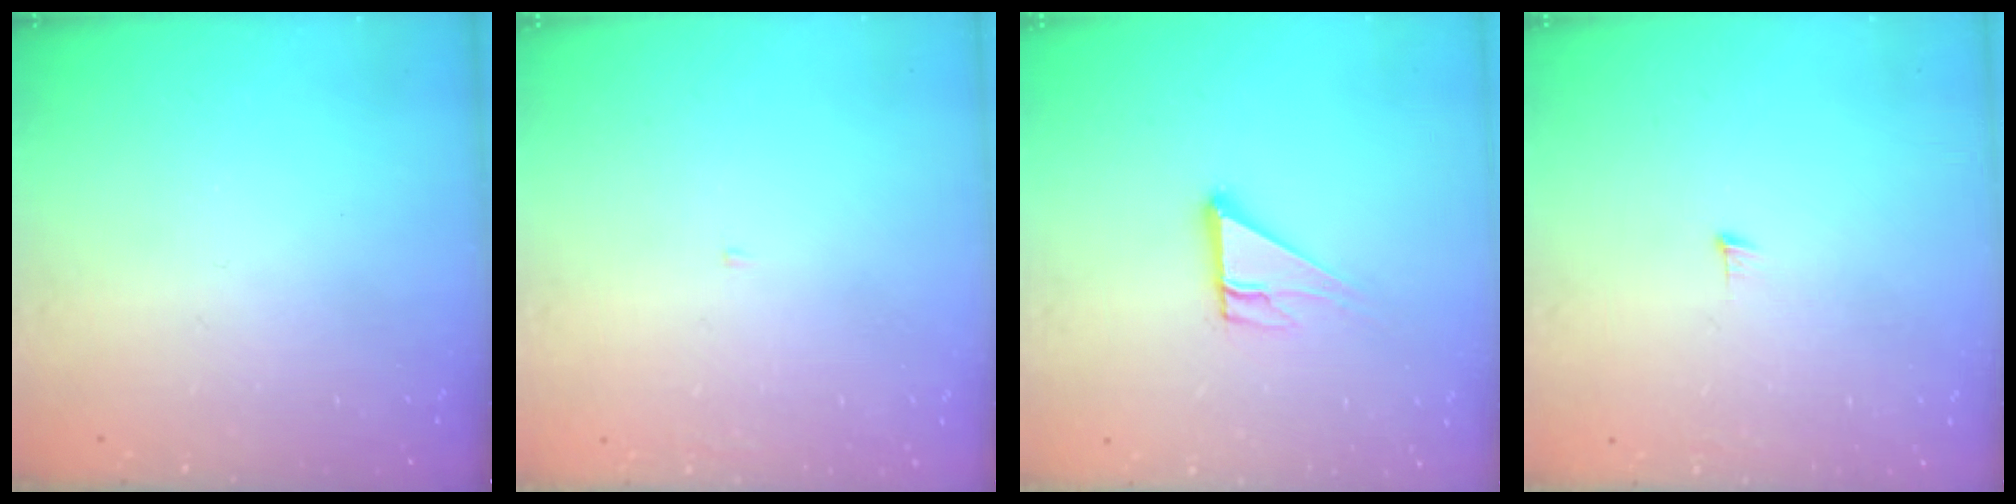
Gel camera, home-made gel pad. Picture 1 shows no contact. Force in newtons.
{"total": 2.1, "press": 2.1, "slide": 0.2}
{"total": 6.6, "press": 6.6, "slide": 0.6}
{"total": 3.6, "press": 3.5, "slide": 0.3}